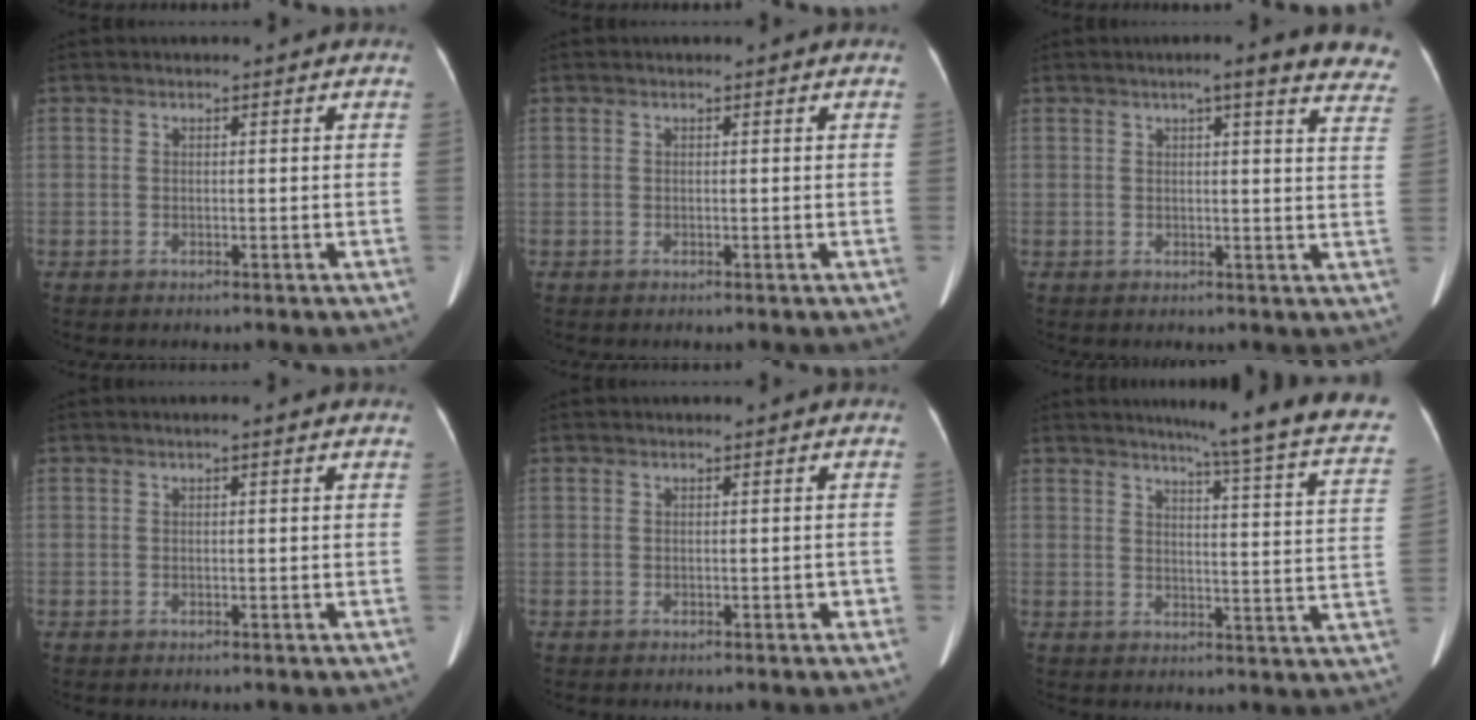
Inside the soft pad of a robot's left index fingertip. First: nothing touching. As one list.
[{"total": 0.0}, {"total": 13.6, "force": [11.3, 1.6, 7.3], "torque": [-0.067, -0.002, 0.114]}, {"total": 0.5, "force": [0.3, -0.1, 0.4], "torque": [-0.013, 0.004, 0.008]}, {"total": 0.8, "force": [-0.1, 0.6, 0.5], "torque": [0.000, 0.004, -0.003]}, {"total": 18.9, "force": [16.2, -0.4, 9.7], "torque": [-0.124, -0.063, 0.177]}]